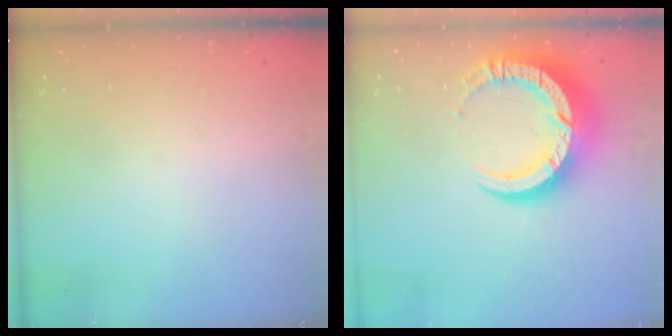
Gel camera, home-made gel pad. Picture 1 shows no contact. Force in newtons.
{"total": 13.7, "press": 13.6, "slide": 1.2}